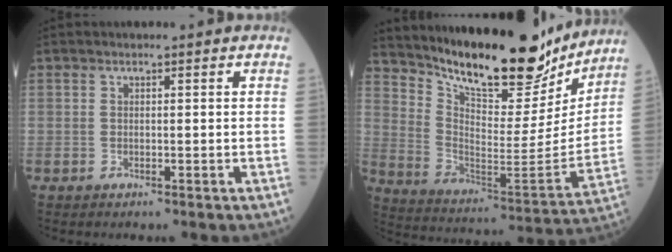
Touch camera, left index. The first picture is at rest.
{"total": 22.1, "force": [19.2, 5.5, 9.5], "torque": [-0.159, -0.033, 0.292]}